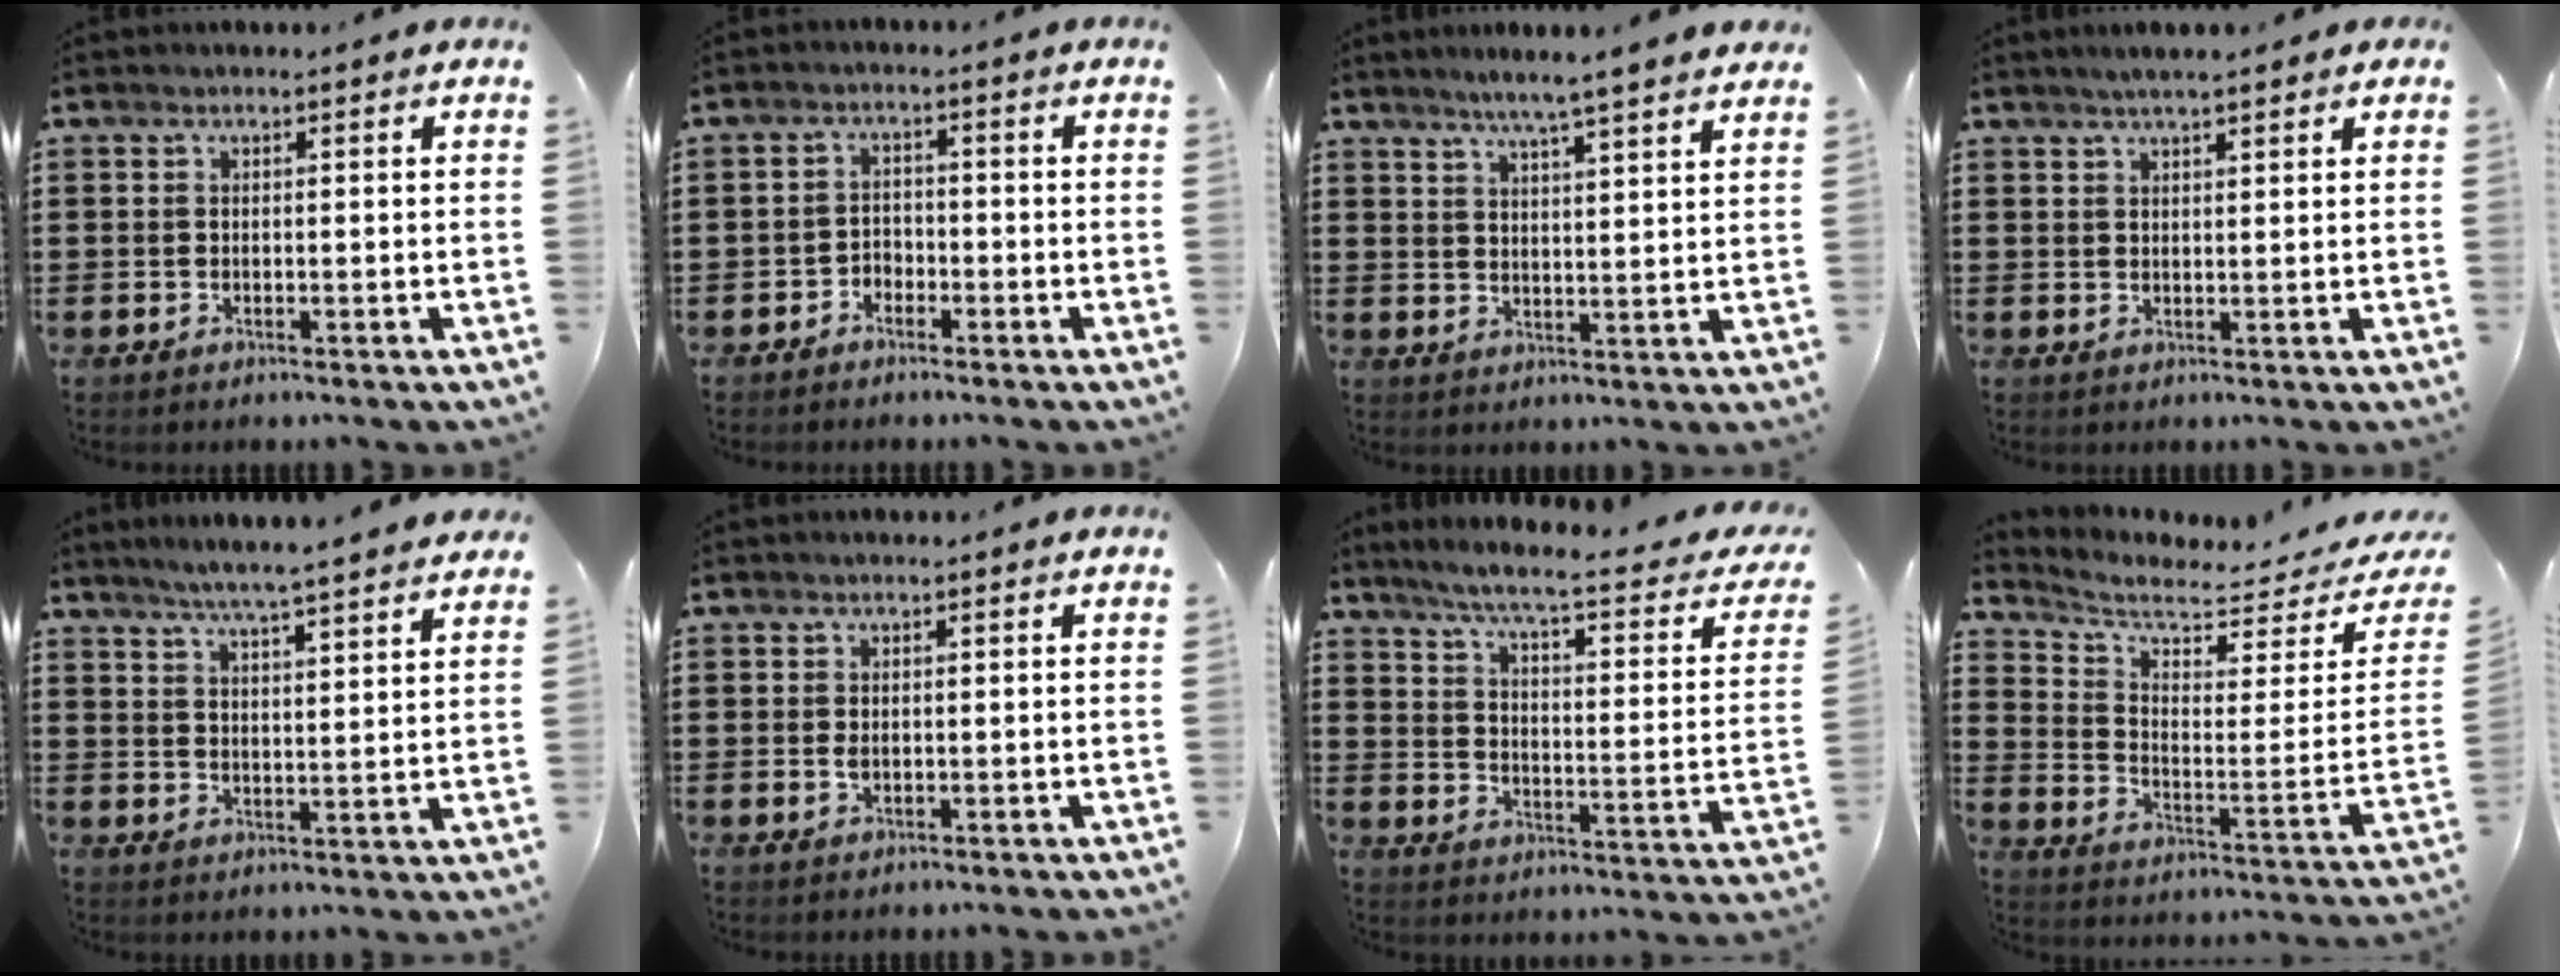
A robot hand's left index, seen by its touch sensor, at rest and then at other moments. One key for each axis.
{"total": 2.2, "fx": -2.0, "fy": 0.9, "fz": 0.1, "tx": -0.009, "ty": 0.001, "tz": -0.045}
{"total": 4.8, "fx": 4.1, "fy": -0.9, "fz": 2.2, "tx": -0.057, "ty": -0.018, "tz": 0.069}
{"total": 2.7, "fx": 2.2, "fy": 0.3, "fz": 1.6, "tx": -0.035, "ty": 0.006, "tz": 0.041}
{"total": 4.8, "fx": 4.4, "fy": -0.8, "fz": 1.5, "tx": -0.047, "ty": -0.027, "tz": 0.076}
{"total": 1.0, "fx": 0.1, "fy": 0.5, "fz": 0.9, "tx": -0.020, "ty": 0.002, "tz": 0.001}
{"total": 6.6, "fx": 4.9, "fy": -0.4, "fz": 4.3, "tx": -0.105, "ty": -0.037, "tz": 0.074}
{"total": 5.4, "fx": 4.8, "fy": 0.6, "fz": 2.5, "tx": -0.076, "ty": -0.050, "tz": 0.080}